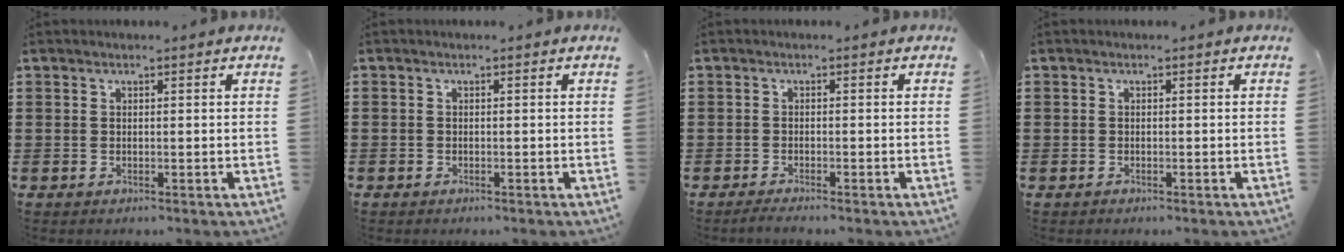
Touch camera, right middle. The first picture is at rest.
{"total": 0.7, "force": [-0.5, 0.5, -0.1], "torque": [0.000, 0.001, -0.012]}
{"total": 1.3, "force": [-1.3, 0.1, 0.3], "torque": [-0.007, -0.001, -0.024]}
{"total": 0.6, "force": [-0.4, 0.4, 0.0], "torque": [0.000, 0.001, -0.009]}